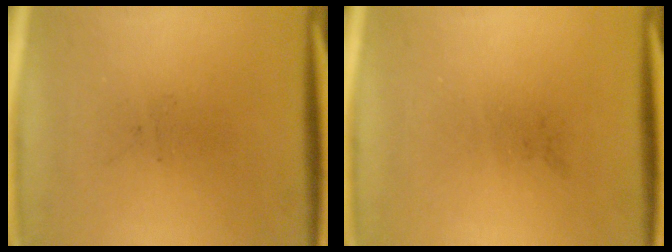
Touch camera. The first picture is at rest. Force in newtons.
{"total": 0.0}